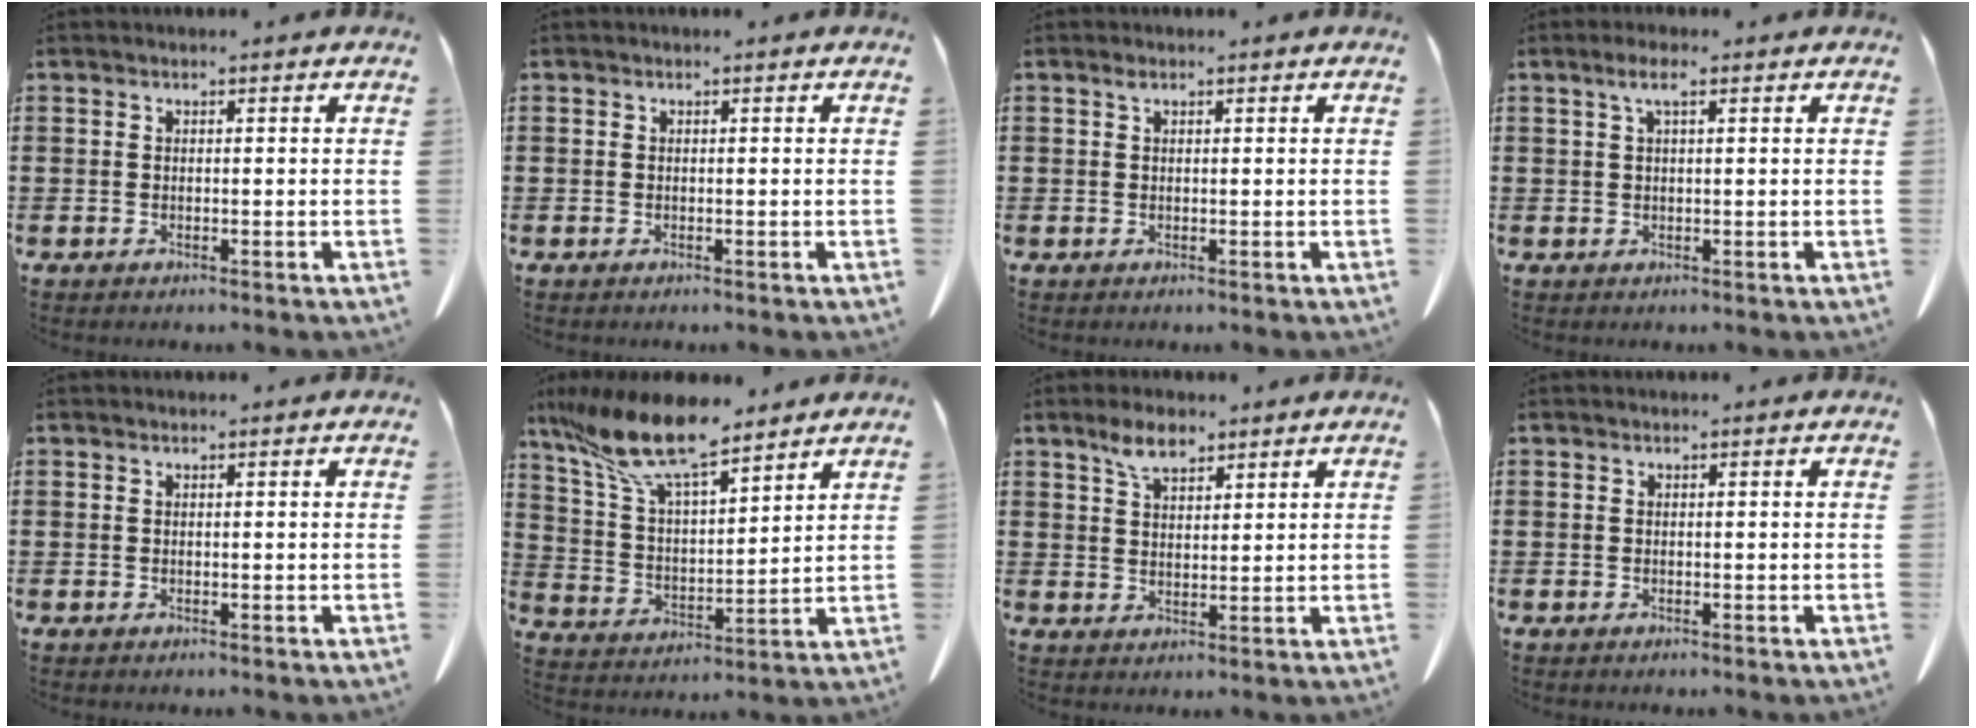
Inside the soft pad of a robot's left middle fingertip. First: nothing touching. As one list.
[{"total": 0.0}, {"total": 0.7, "force": [0.4, 0.3, 0.5], "torque": [-0.012, 0.000, 0.008]}, {"total": 2.8, "force": [1.3, 0.6, 2.4], "torque": [-0.050, 0.005, 0.021]}, {"total": 0.0}, {"total": 12.6, "force": [9.7, 2.3, 7.7], "torque": [-0.192, -0.048, 0.168]}, {"total": 4.5, "force": [3.2, 2.0, 2.6], "torque": [-0.059, 0.007, 0.058]}, {"total": 0.0}]